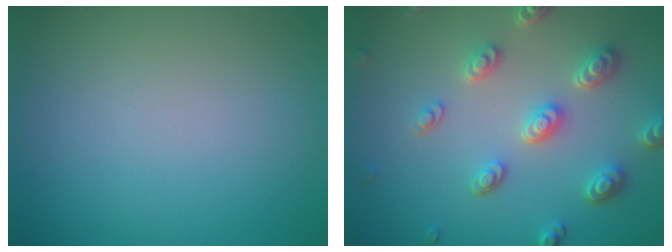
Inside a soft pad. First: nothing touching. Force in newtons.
{"total": 4.5, "press": 3.6, "slide": 2.7}